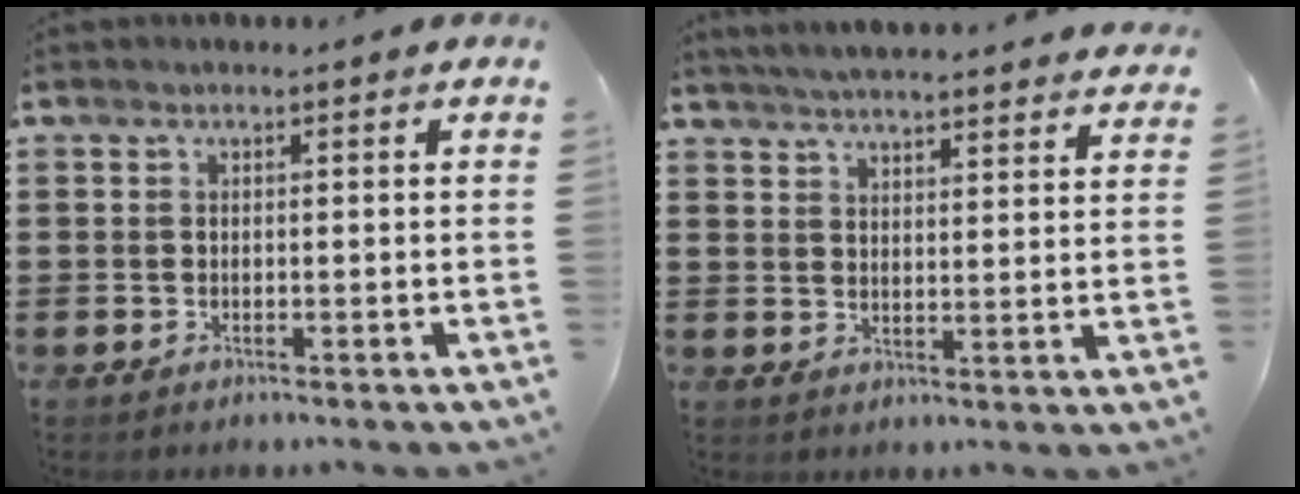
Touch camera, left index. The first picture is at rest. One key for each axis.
{"total": 4.7, "fx": 4.7, "fy": -0.5, "fz": 0.6, "tx": -0.029, "ty": -0.025, "tz": 0.082}